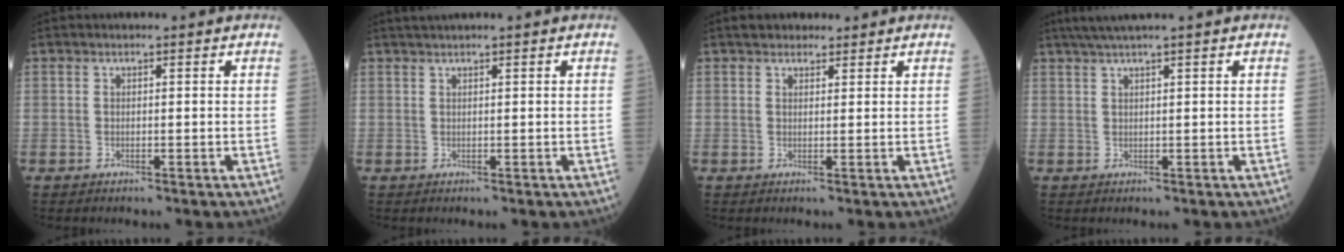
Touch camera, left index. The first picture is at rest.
{"total": 1.4, "force": [1.1, -0.3, 0.8], "torque": [-0.020, 0.011, 0.025]}
{"total": 3.0, "force": [2.4, 1.4, 0.9], "torque": [-0.011, 0.016, 0.034]}
{"total": 3.2, "force": [2.4, -0.9, 2.0], "torque": [-0.042, 0.013, 0.049]}